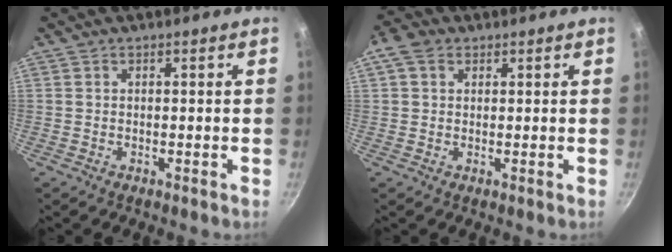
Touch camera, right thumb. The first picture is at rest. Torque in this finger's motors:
{"motor_torque": [0.07, 0.09, 0.26, -0.24, 0.23]}